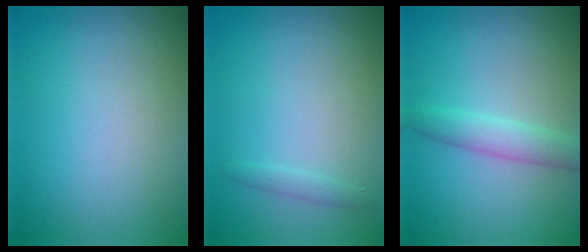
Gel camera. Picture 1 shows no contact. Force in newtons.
{"total": 0.8, "press": 0.8, "slide": 0.0}
{"total": 2.6, "press": 2.6, "slide": 0.1}